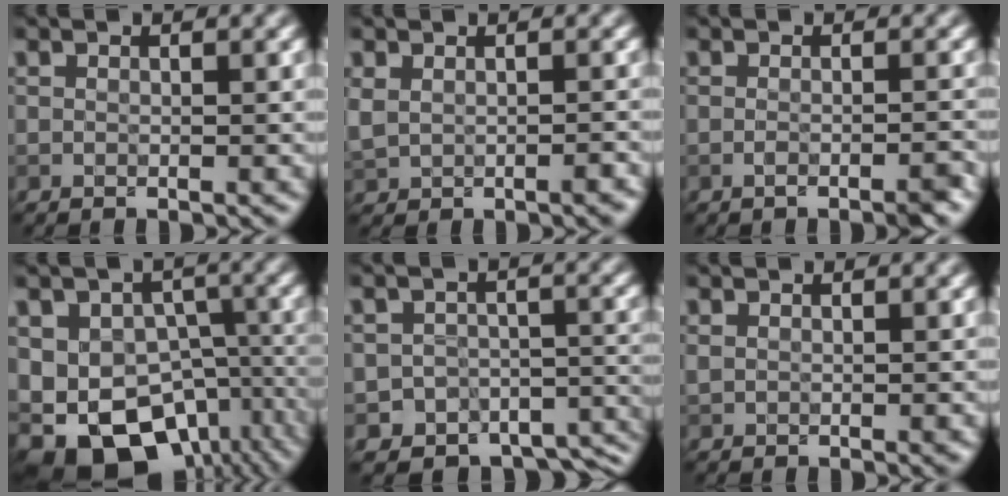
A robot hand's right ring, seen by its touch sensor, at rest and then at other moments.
{"total": 2.2, "force": [-0.2, 1.5, 1.5], "torque": [-0.032, -0.009, 0.004]}
{"total": 2.0, "force": [-1.2, 0.5, 1.6], "torque": [-0.013, 0.005, -0.024]}
{"total": 14.8, "force": [-5.8, 10.0, 9.2], "torque": [-0.148, -0.021, -0.077]}
{"total": 7.0, "force": [-4.8, 4.6, 2.1], "torque": [-0.006, -0.013, -0.061]}
{"total": 0.8, "force": [0.4, 0.3, 0.7], "torque": [-0.014, 0.000, 0.011]}